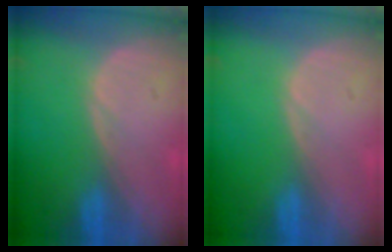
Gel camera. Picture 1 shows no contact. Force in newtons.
{"total": 0.0}